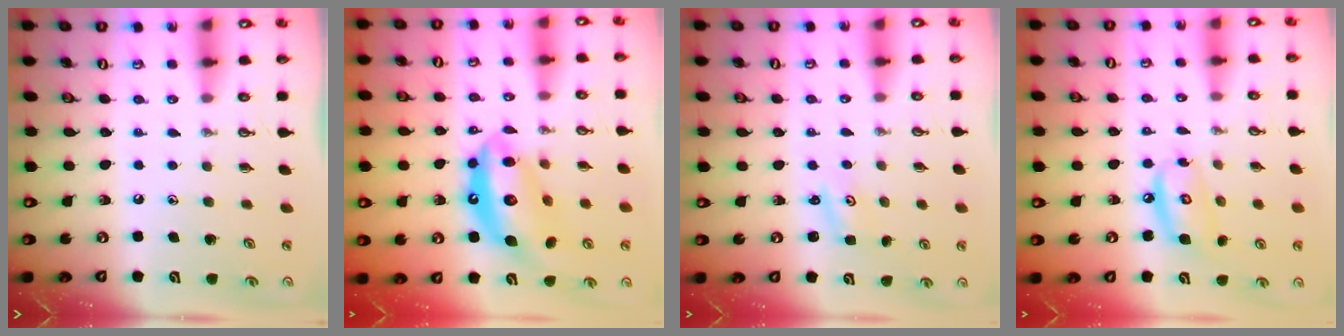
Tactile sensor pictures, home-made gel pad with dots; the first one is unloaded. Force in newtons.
{"total": 15.5, "press": 15.5, "slide": 1.3}
{"total": 1.5, "press": 1.4, "slide": 0.2}
{"total": 8.8, "press": 8.7, "slide": 0.7}